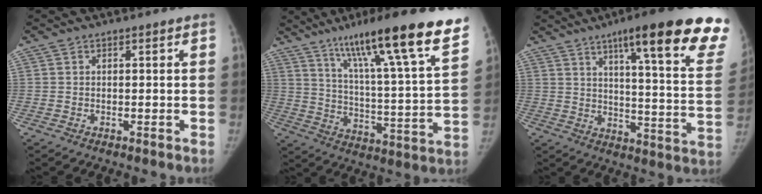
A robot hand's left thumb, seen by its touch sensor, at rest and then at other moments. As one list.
[{"total": 24.7, "force": [16.4, 2.1, 18.3], "torque": [-0.265, -0.050, 0.252]}, {"total": 26.0, "force": [16.8, 4.3, 19.4], "torque": [-0.232, -0.065, 0.220]}]